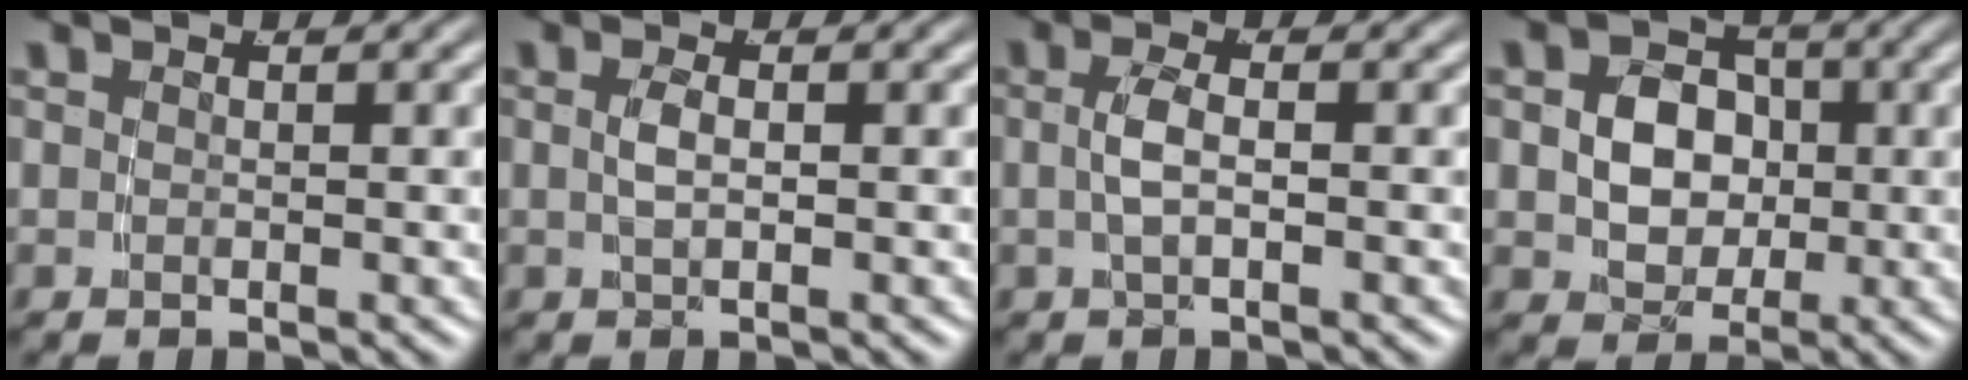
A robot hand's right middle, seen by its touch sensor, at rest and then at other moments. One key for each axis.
{"total": 1.3, "fx": -0.2, "fy": -0.1, "fz": 1.3, "tx": -0.030, "ty": -0.003, "tz": 0.003}
{"total": 1.9, "fx": -0.3, "fy": 0.0, "fz": 1.9, "tx": -0.042, "ty": -0.001, "tz": -0.002}
{"total": 4.6, "fx": 0.1, "fy": 3.7, "fz": 2.7, "tx": -0.046, "ty": -0.016, "tz": 0.011}